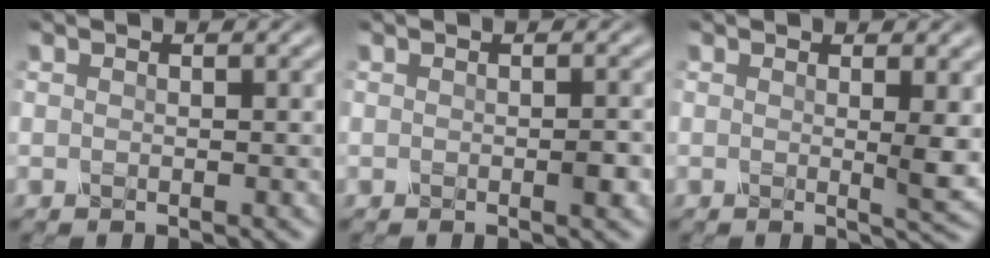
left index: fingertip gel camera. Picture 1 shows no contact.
{"total": 1.0, "force": [-0.5, 0.4, 0.8], "torque": [-0.013, -0.003, -0.006]}
{"total": 2.0, "force": [0.7, 0.2, 1.9], "torque": [-0.026, -0.010, 0.010]}